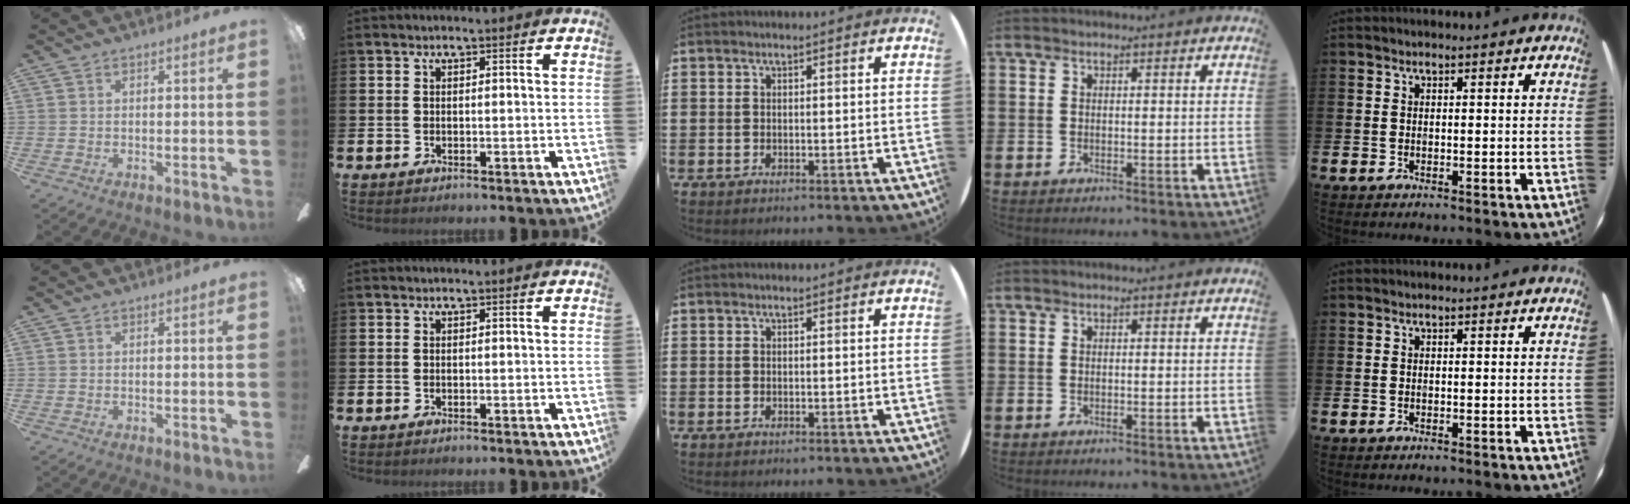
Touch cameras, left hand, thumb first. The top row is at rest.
{}